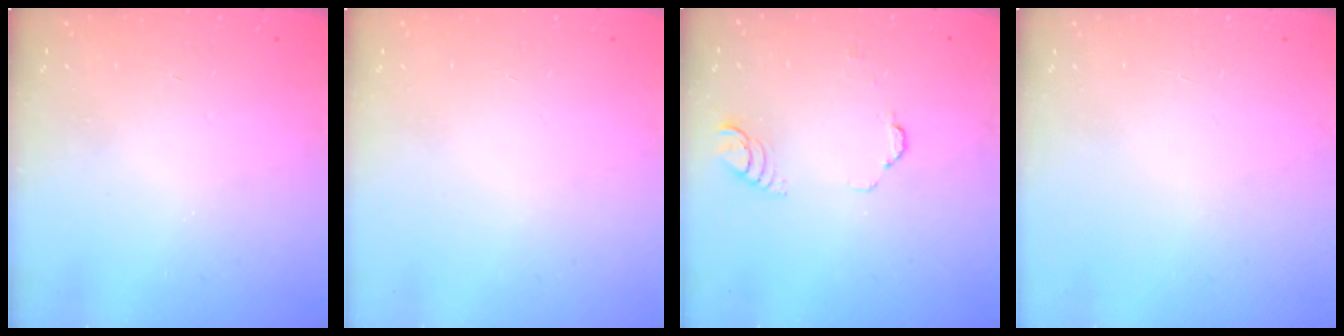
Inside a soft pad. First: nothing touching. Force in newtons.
{"total": 0.0}
{"total": 3.0, "press": 3.0, "slide": 0.2}
{"total": 2.4, "press": 2.4, "slide": 0.2}